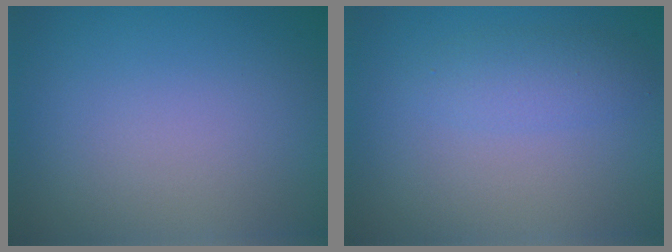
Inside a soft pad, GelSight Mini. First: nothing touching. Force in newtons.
{"total": 2.1, "press": 2.0, "slide": 0.2}